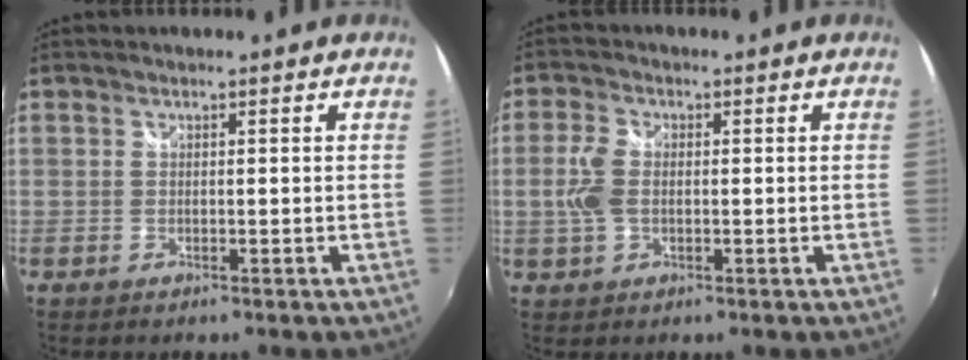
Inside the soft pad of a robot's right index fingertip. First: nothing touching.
{"total": 5.0, "force": [-0.3, 3.2, 3.9], "torque": [-0.088, 0.004, -0.005]}